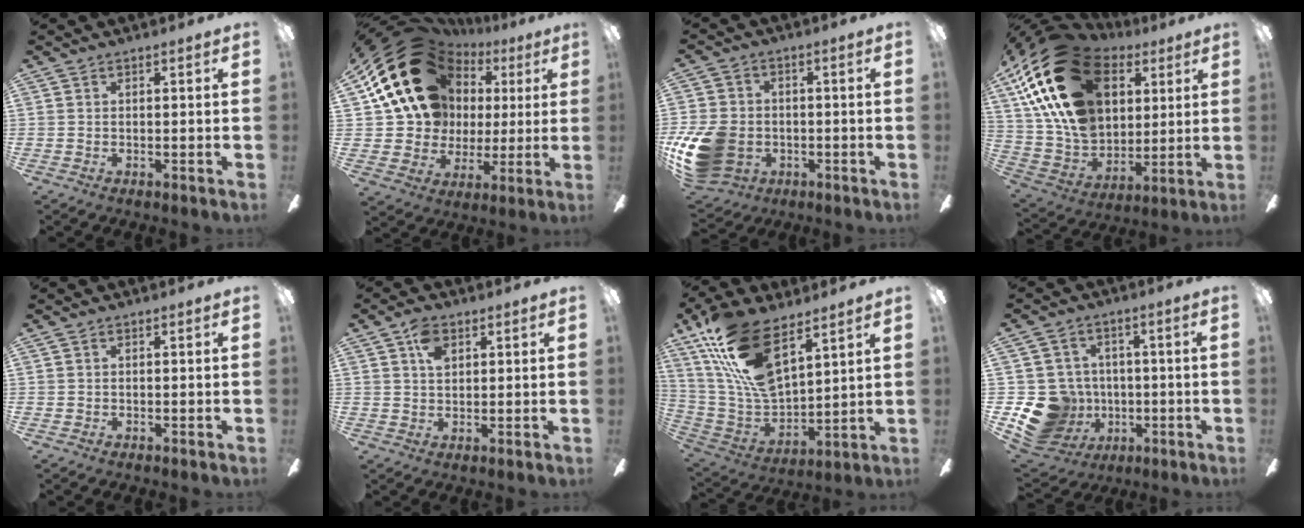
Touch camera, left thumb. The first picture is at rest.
{"total": 23.5, "force": [10.8, 17.8, 10.9], "torque": [-0.204, -0.050, 0.223]}
{"total": 15.1, "force": [-4.3, 11.5, 8.8], "torque": [-0.180, 0.028, -0.074]}
{"total": 26.7, "force": [12.0, 17.3, 16.5], "torque": [-0.335, -0.039, 0.216]}
{"total": 0.0}
{"total": 5.2, "force": [2.3, 3.3, 3.3], "torque": [-0.055, -0.001, 0.040]}
{"total": 21.1, "force": [12.3, 9.5, 14.3], "torque": [-0.310, -0.067, 0.218]}
{"total": 14.2, "force": [-3.7, 12.7, 5.1], "torque": [-0.120, 0.021, -0.053]}